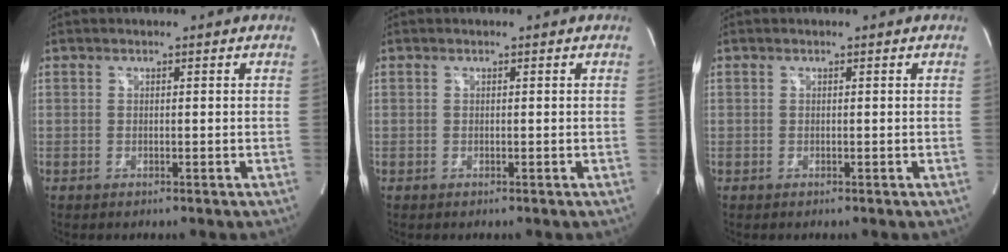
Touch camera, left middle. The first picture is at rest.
{"total": 0.0}
{"total": 0.0}